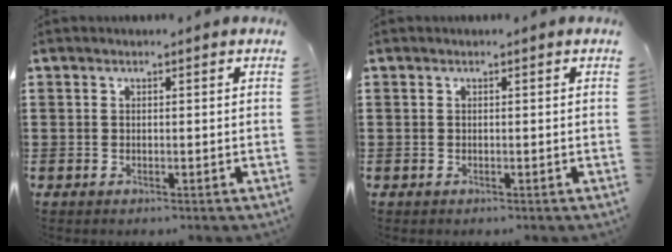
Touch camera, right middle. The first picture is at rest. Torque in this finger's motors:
{"motor_torque": [0.37, -0.02, -0.04, 0.02]}